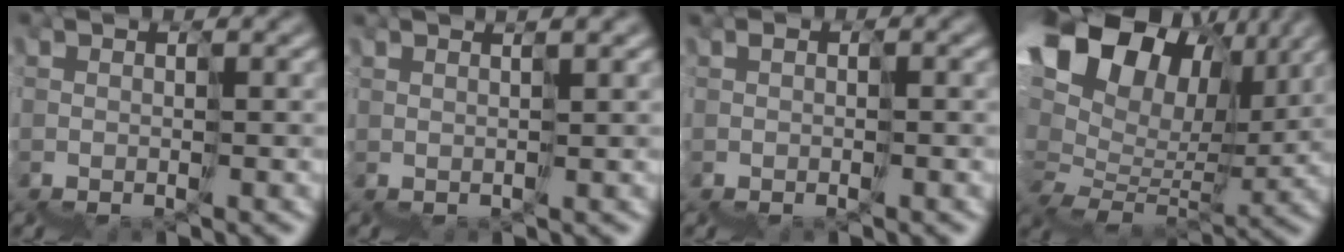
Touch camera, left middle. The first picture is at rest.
{"total": 2.6, "force": [1.7, 0.6, 1.8], "torque": [-0.005, 0.038, 0.026]}
{"total": 0.5, "force": [-0.5, 0.1, 0.1], "torque": [-0.021, -0.005, 0.000]}
{"total": 11.7, "force": [8.2, 7.2, 4.3], "torque": [-0.100, 0.078, 0.135]}